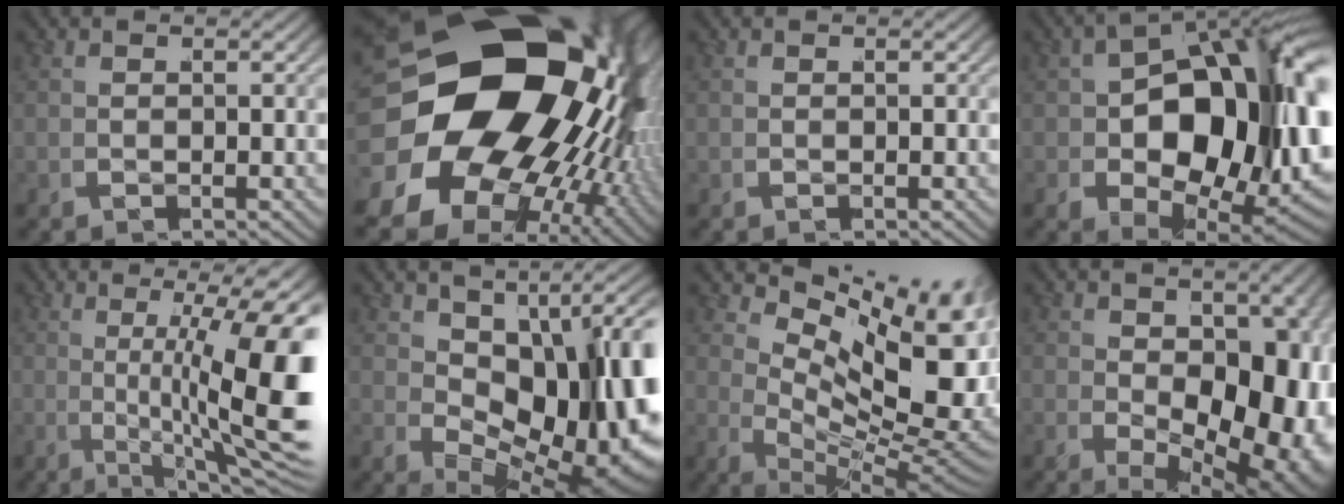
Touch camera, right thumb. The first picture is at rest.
{"total": 37.6, "force": [0.0, 26.2, 27.0], "torque": [-0.422, -0.063, -0.001]}
{"total": 0.0}
{"total": 20.8, "force": [-1.5, 12.2, 16.8], "torque": [-0.273, -0.067, 0.018]}
{"total": 11.9, "force": [0.9, 4.1, 11.1], "torque": [-0.157, 0.003, 0.006]}
{"total": 15.0, "force": [-1.0, 8.0, 12.6], "torque": [-0.191, -0.034, 0.023]}
{"total": 15.0, "force": [1.4, 8.5, 12.3], "torque": [-0.169, -0.039, 0.045]}
{"total": 12.4, "force": [-1.1, 7.2, 10.1], "torque": [-0.164, -0.049, 0.017]}